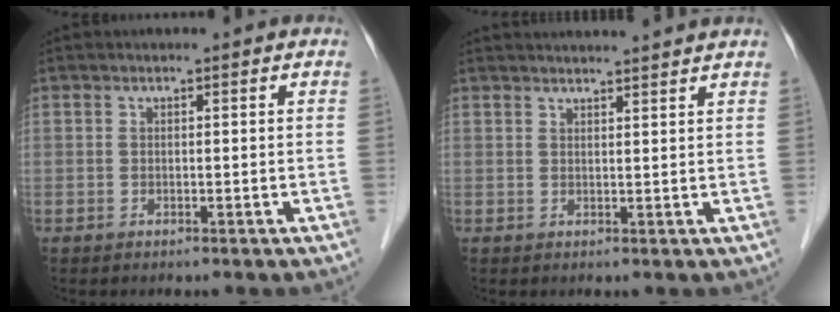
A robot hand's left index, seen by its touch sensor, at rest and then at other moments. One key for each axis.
{"total": 7.9, "fx": 7.6, "fy": -0.8, "fz": 2.2, "tx": -0.023, "ty": 0.021, "tz": 0.084}